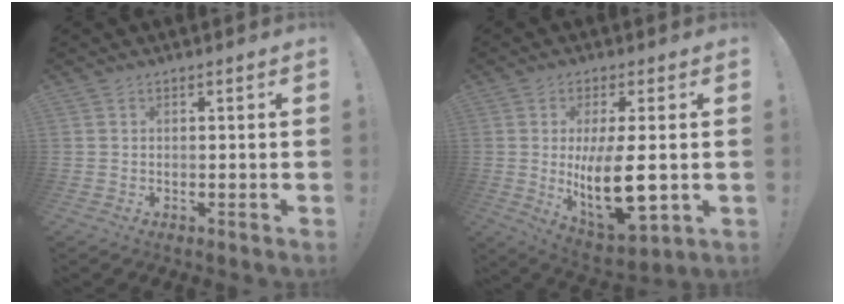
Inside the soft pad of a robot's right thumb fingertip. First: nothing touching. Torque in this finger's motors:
{"motor_torque": [0.28, 0.69, 0.82, 0.57, 0.15]}